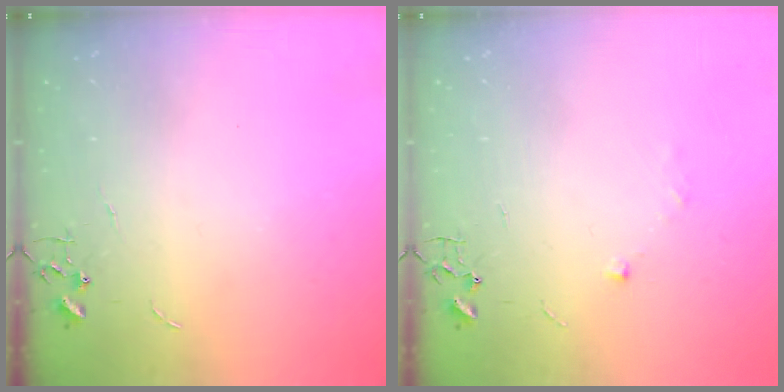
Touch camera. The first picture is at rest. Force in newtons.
{"total": 4.3, "press": 4.2, "slide": 1.2}